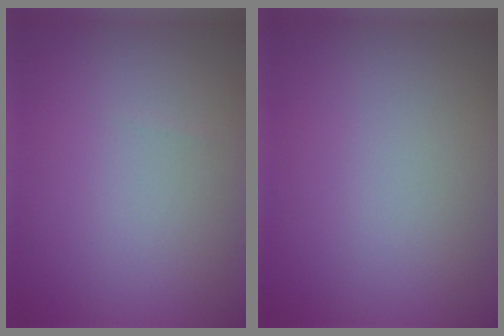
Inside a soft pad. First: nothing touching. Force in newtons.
{"total": 0.0}